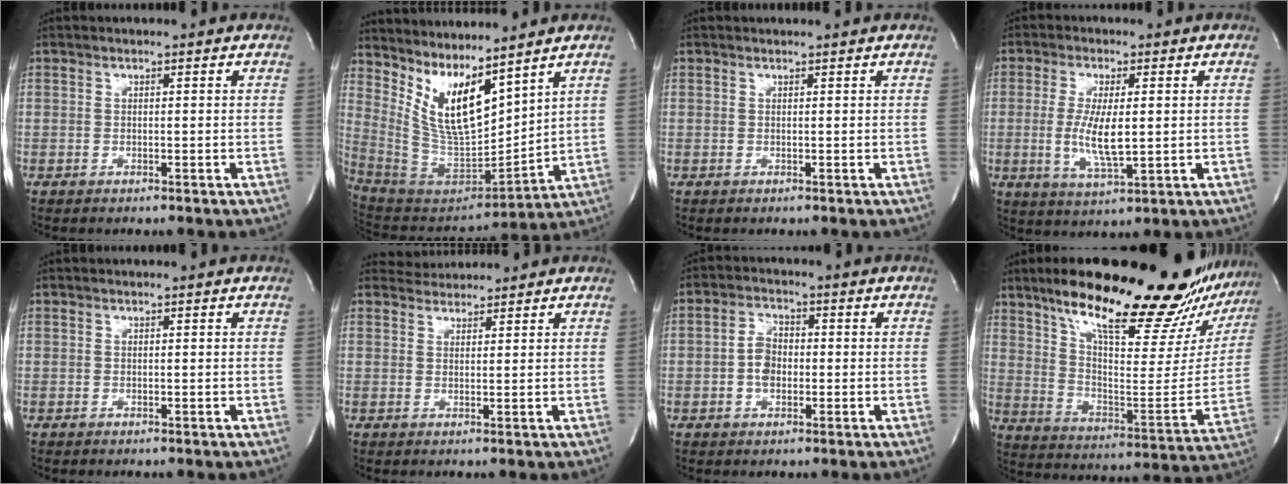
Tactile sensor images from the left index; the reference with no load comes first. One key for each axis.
{"total": 12.1, "fx": 7.7, "fy": 3.0, "fz": 8.8, "tx": -0.178, "ty": -0.015, "tz": 0.167}
{"total": 0.7, "fx": 0.7, "fy": -0.1, "fz": 0.0, "tx": -0.004, "ty": -0.003, "tz": 0.011}
{"total": 7.3, "fx": -0.2, "fy": 1.7, "fz": 7.1, "tx": -0.146, "ty": -0.013, "tz": -0.001}
{"total": 0.0}
{"total": 2.5, "fx": 2.4, "fy": 0.2, "fz": -0.6, "tx": 0.002, "ty": 0.014, "tz": 0.047}
{"total": 4.1, "fx": -0.7, "fy": 2.7, "fz": 3.0, "tx": -0.063, "ty": 0.010, "tz": -0.015}
{"total": 31.8, "fx": 23.9, "fy": 6.0, "fz": 20.1, "tx": -0.286, "ty": -0.036, "tz": 0.335}